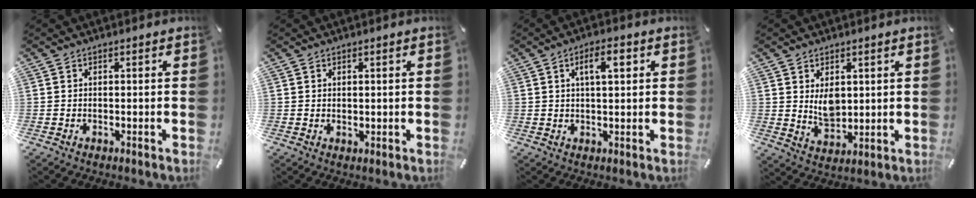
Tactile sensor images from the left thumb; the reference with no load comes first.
{"total": 0.8, "force": [0.6, 0.4, 0.3], "torque": [-0.006, 0.000, 0.011]}
{"total": 6.3, "force": [2.3, 2.4, 5.4], "torque": [-0.081, -0.003, 0.029]}
{"total": 6.3, "force": [2.4, 4.4, 3.8], "torque": [-0.055, -0.017, 0.040]}